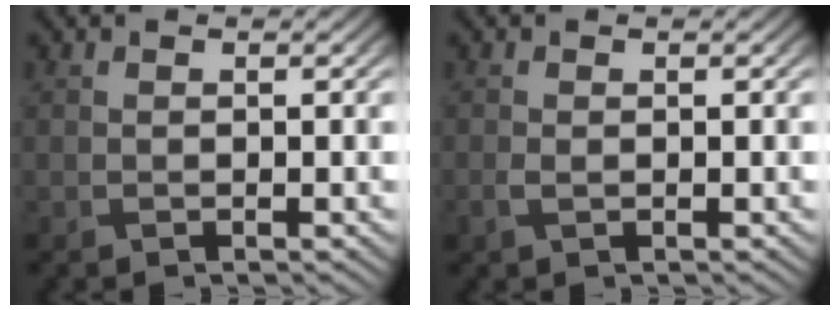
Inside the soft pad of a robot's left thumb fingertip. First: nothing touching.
{"total": 1.1, "force": [-0.2, 0.7, 0.8], "torque": [-0.024, -0.004, -0.003]}